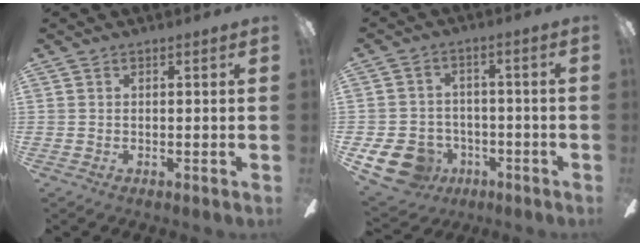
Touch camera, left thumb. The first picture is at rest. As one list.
[{"total": 10.4, "force": [-5.3, 7.8, 4.2], "torque": [-0.122, 0.029, -0.095]}]